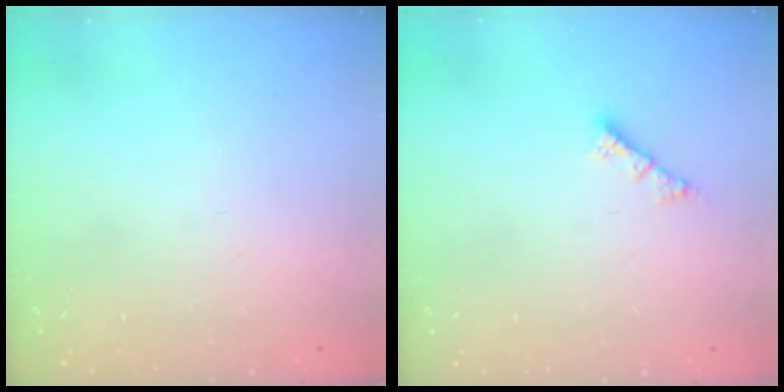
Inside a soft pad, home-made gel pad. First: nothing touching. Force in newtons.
{"total": 2.4, "press": 2.4, "slide": 0.2}